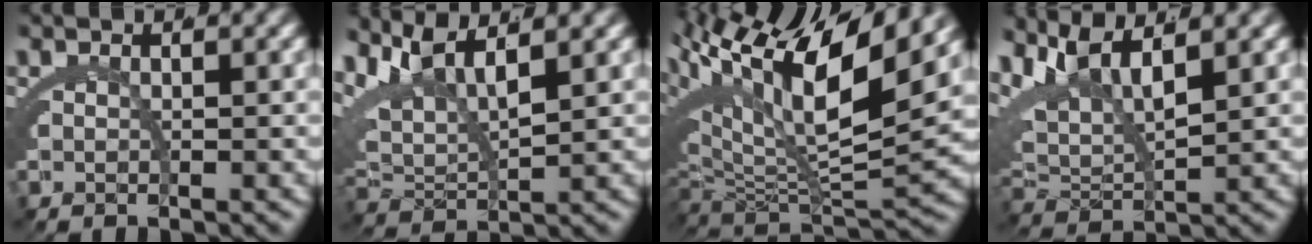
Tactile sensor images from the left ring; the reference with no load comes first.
{"total": 8.5, "force": [3.5, 5.6, 5.3], "torque": [-0.137, -0.001, 0.059]}
{"total": 14.6, "force": [5.5, 6.7, 11.7], "torque": [-0.200, 0.019, 0.086]}
{"total": 9.2, "force": [3.1, 6.4, 5.8], "torque": [-0.150, -0.008, 0.056]}